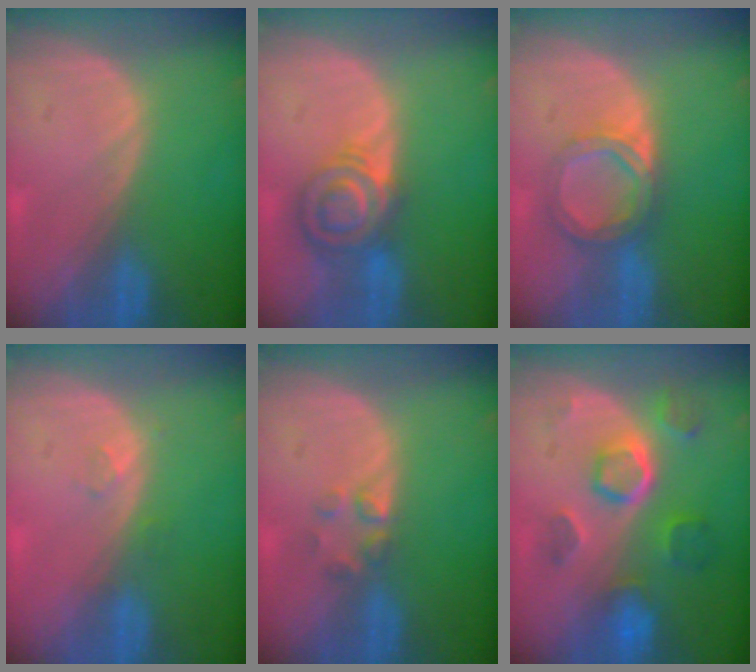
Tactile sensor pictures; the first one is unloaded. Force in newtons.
{"total": 6.9, "press": 6.4, "slide": 2.5}
{"total": 5.7, "press": 5.2, "slide": 2.2}
{"total": 1.4, "press": 1.3, "slide": 0.6}
{"total": 2.2, "press": 2.2, "slide": 0.2}
{"total": 8.7, "press": 7.8, "slide": 3.9}